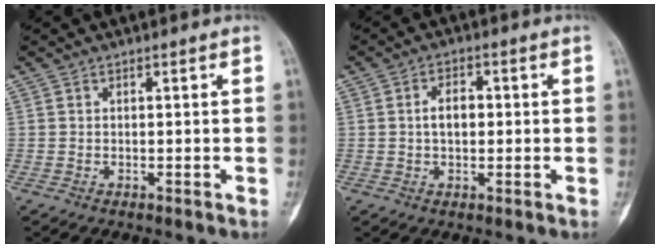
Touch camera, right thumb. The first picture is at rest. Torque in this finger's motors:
{"motor_torque": [0.06, 0.10, 0.20, -0.13, -0.02]}